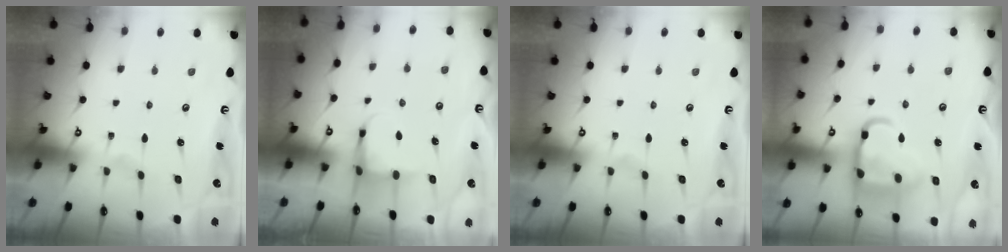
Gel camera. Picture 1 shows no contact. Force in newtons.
{"total": 4.2, "press": 4.2, "slide": 0.2}
{"total": 0.0}
{"total": 13.5, "press": 13.4, "slide": 1.1}